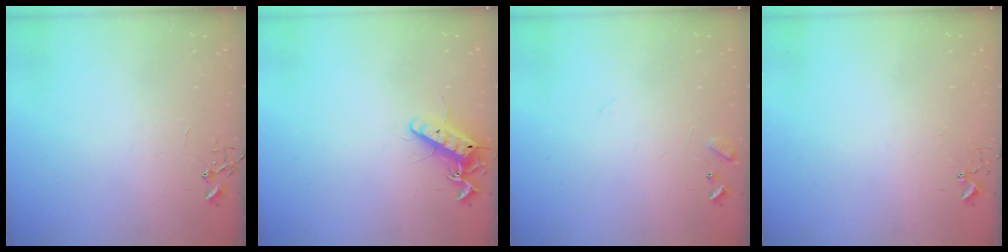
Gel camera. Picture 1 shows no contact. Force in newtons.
{"total": 12.8, "press": 12.8, "slide": 0.6}
{"total": 8.4, "press": 8.4, "slide": 0.5}
{"total": 4.2, "press": 4.2, "slide": 0.4}